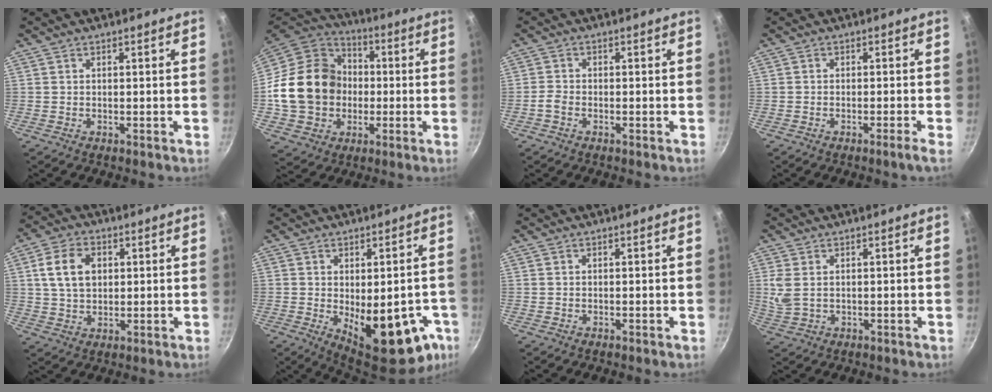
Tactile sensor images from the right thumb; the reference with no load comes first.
{"total": 21.1, "force": [-1.3, 17.6, 11.5], "torque": [-0.183, 0.039, -0.019]}
{"total": 1.8, "force": [-1.2, 1.0, 1.0], "torque": [-0.026, 0.011, -0.029]}
{"total": 1.9, "force": [-1.2, -0.3, 1.4], "torque": [-0.037, 0.010, -0.022]}
{"total": 8.9, "force": [2.0, 6.3, 5.9], "torque": [-0.095, 0.006, 0.032]}
{"total": 18.7, "force": [-5.6, 9.2, 15.3], "torque": [-0.152, -0.011, -0.051]}
{"total": 0.0}
{"total": 4.0, "force": [0.8, 2.4, 3.1], "torque": [-0.064, -0.003, 0.023]}